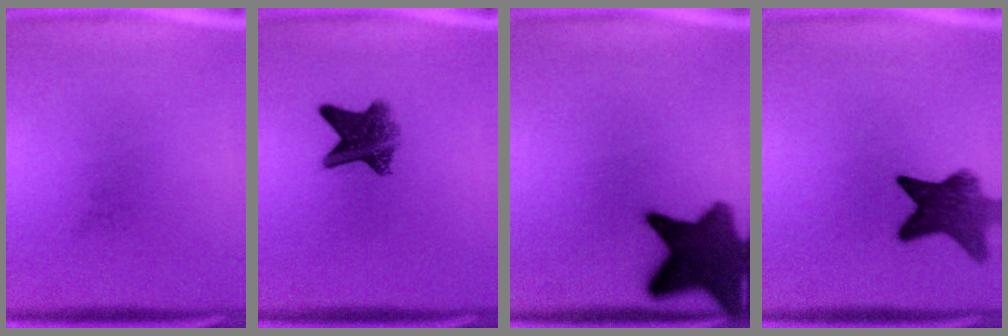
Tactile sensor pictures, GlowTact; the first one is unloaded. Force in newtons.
{"total": 6.5}
{"total": 13.4}
{"total": 8.4}